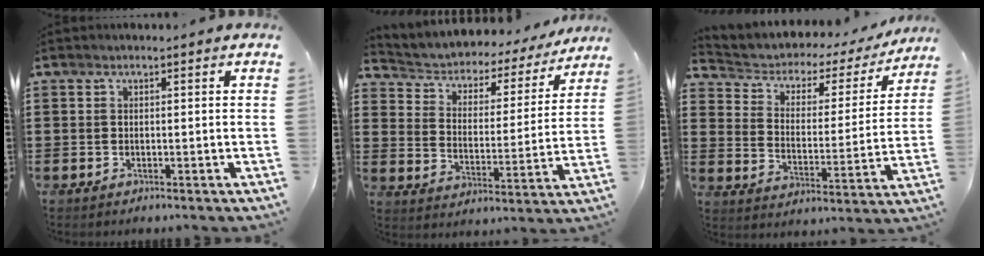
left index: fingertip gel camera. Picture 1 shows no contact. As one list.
[{"total": 2.9, "force": [2.4, 1.5, 0.2], "torque": [-0.026, -0.023, 0.030]}, {"total": 3.2, "force": [2.1, 2.1, 1.1], "torque": [-0.040, -0.019, 0.026]}]